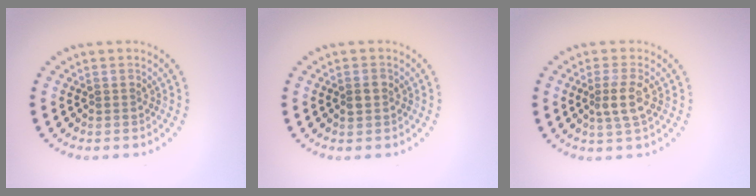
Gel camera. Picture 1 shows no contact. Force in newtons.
{"total": 1.0, "press": 0.9, "slide": 0.2}
{"total": 2.4, "press": 2.1, "slide": 1.0}